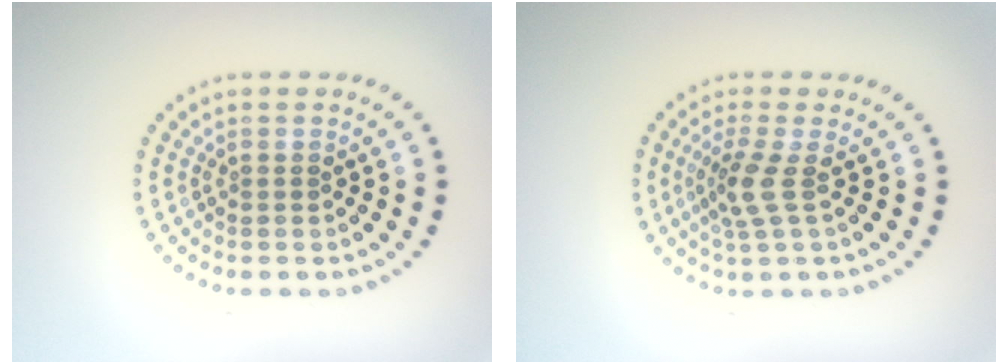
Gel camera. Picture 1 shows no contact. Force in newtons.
{"total": 2.5, "press": 1.9, "slide": 1.7}